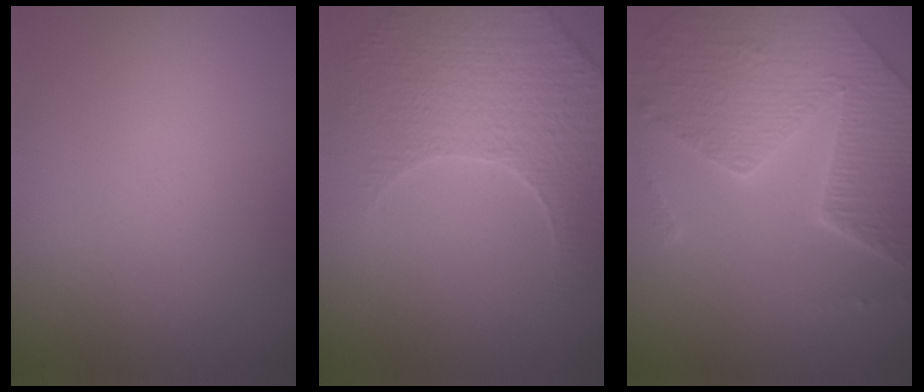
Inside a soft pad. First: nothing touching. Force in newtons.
{"total": 4.3, "press": 4.2, "slide": 1.2}
{"total": 8.1, "press": 5.7, "slide": 5.7}